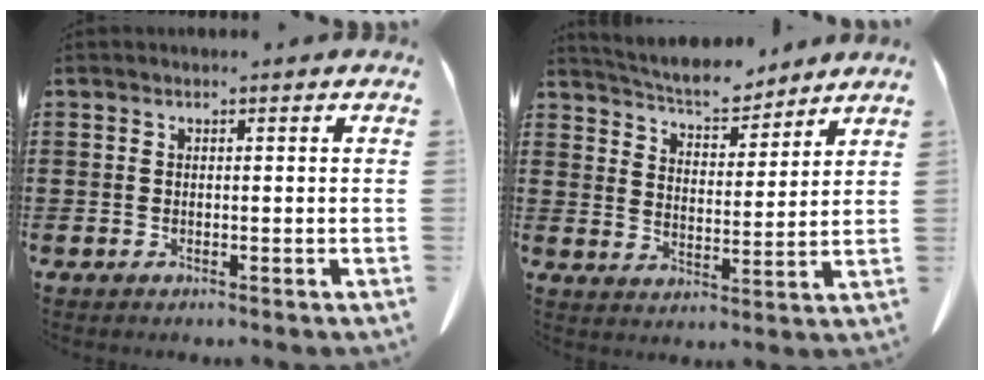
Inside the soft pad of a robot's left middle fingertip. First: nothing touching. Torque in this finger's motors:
{"motor_torque": [0.29, -0.29, 0.27, 0.07]}